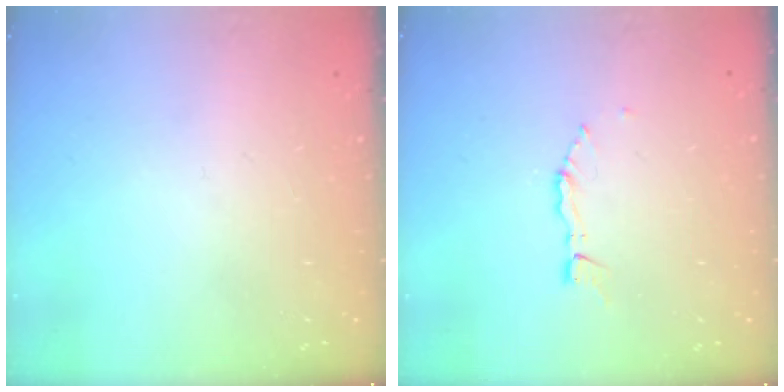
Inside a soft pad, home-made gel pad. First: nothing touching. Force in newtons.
{"total": 2.9, "press": 2.8, "slide": 0.3}